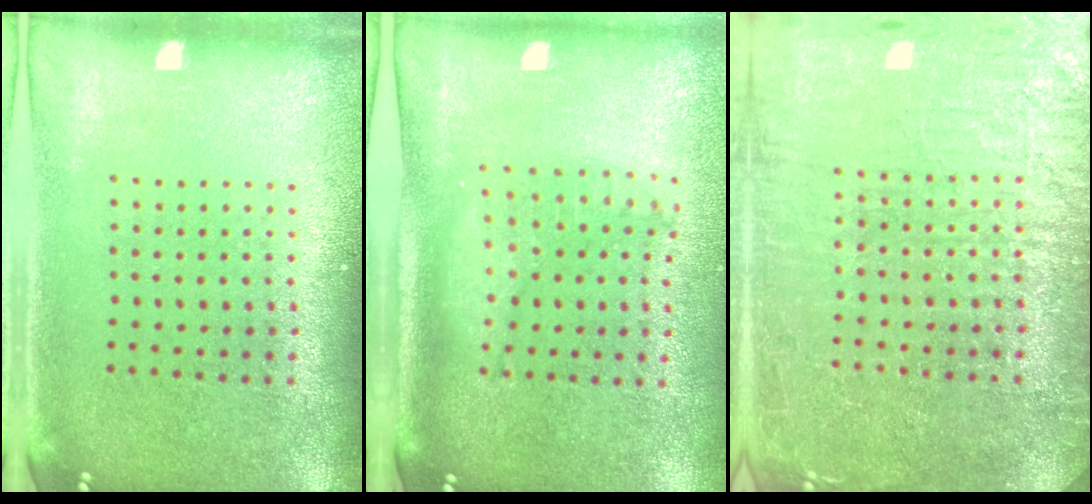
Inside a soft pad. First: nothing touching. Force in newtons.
{"total": 1.2, "press": 1.2, "slide": 0.2}
{"total": 5.4, "press": 5.4, "slide": 0.8}